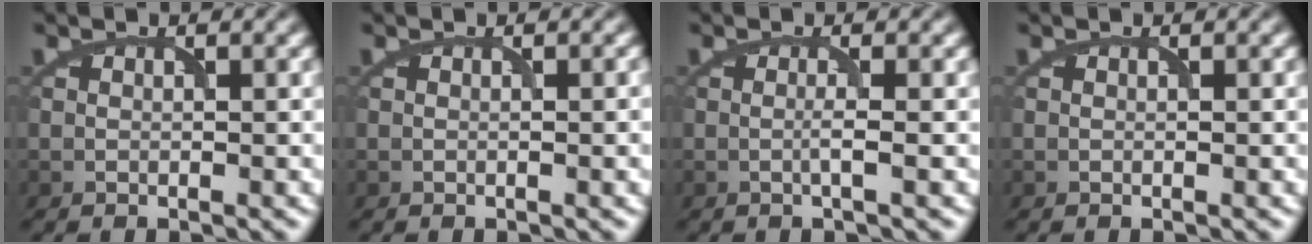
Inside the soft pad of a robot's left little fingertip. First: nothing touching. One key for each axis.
{"total": 1.2, "fx": 0.1, "fy": 0.5, "fz": 1.1, "tx": -0.007, "ty": -0.002, "tz": -0.002}
{"total": 1.1, "fx": -0.3, "fy": 0.1, "fz": 1.1, "tx": -0.019, "ty": -0.001, "tz": -0.005}
{"total": 0.0}